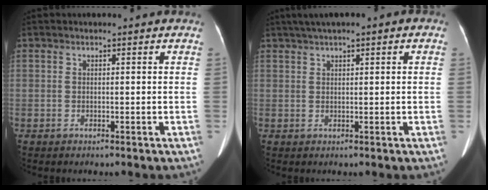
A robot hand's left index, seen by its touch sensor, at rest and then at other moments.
{"total": 4.8, "force": [2.7, 0.8, 3.9], "torque": [-0.069, 0.029, 0.042]}